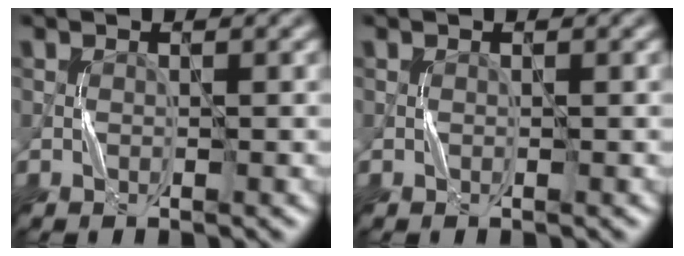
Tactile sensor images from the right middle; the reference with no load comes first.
{"total": 0.0}